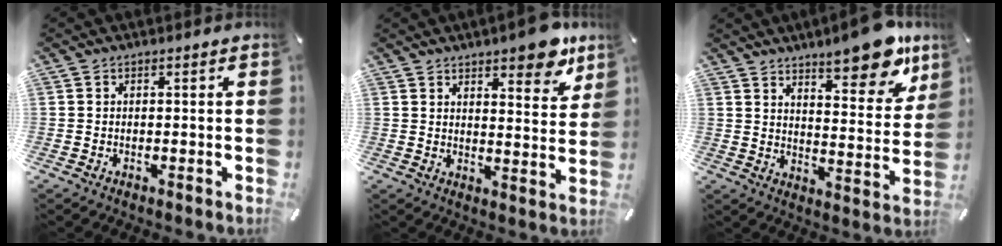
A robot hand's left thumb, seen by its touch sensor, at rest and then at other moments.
{"total": 9.1, "force": [7.3, 3.2, 4.5], "torque": [-0.045, -0.049, 0.122]}
{"total": 14.2, "force": [10.9, 4.6, 7.9], "torque": [-0.089, -0.083, 0.181]}